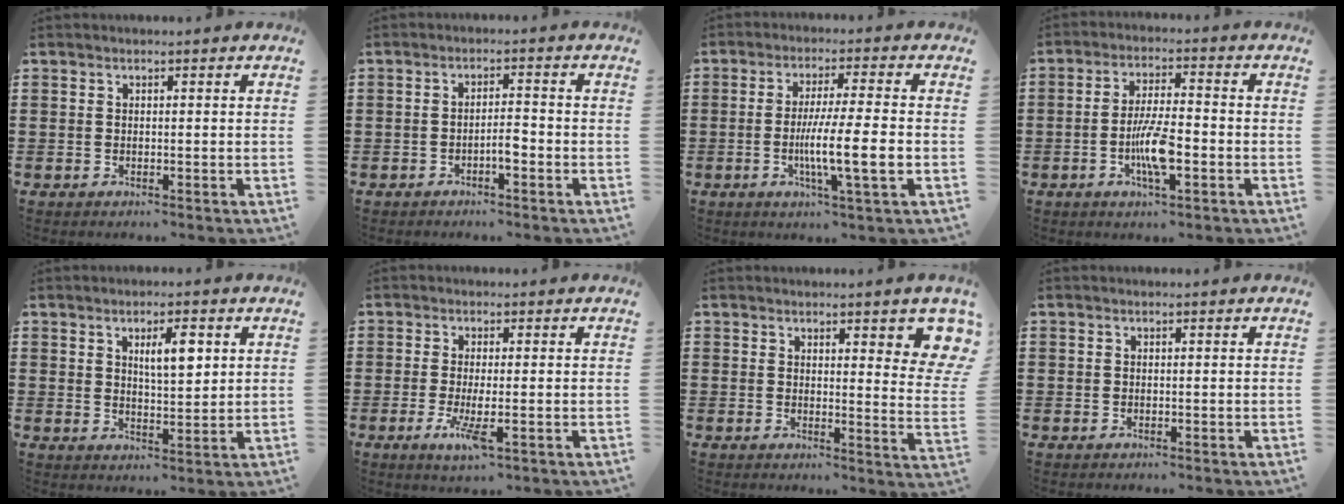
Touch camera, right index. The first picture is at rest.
{"total": 2.8, "force": [-1.2, 0.6, 2.5], "torque": [-0.045, 0.004, -0.023]}
{"total": 9.1, "force": [-1.9, 0.5, 8.9], "torque": [-0.163, -0.015, -0.036]}
{"total": 7.4, "force": [-2.1, 1.9, 6.9], "torque": [-0.140, -0.005, -0.042]}
{"total": 5.1, "force": [2.2, 1.6, 4.3], "torque": [-0.073, 0.002, 0.031]}
{"total": 4.5, "force": [-1.7, 0.6, 4.1], "torque": [-0.088, -0.020, -0.031]}
{"total": 4.7, "force": [3.5, 0.8, 3.0], "torque": [-0.047, -0.014, 0.057]}
{"total": 0.0}